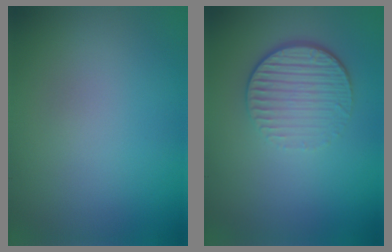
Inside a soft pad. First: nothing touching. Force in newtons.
{"total": 4.3, "press": 2.9, "slide": 3.2}